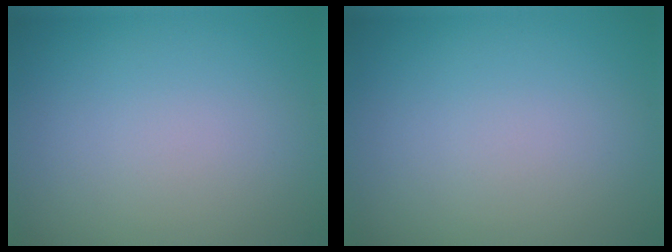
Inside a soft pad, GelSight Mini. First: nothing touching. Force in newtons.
{"total": 0.0}